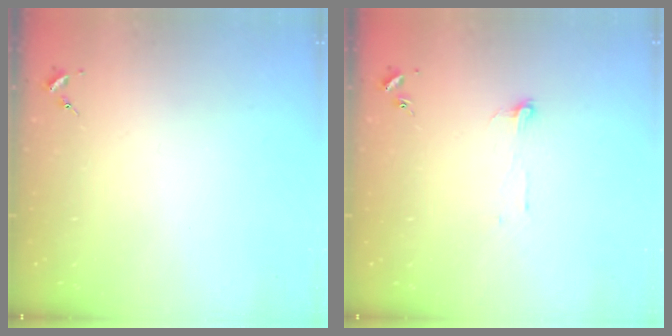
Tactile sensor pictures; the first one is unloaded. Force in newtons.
{"total": 4.0, "press": 4.0, "slide": 0.3}